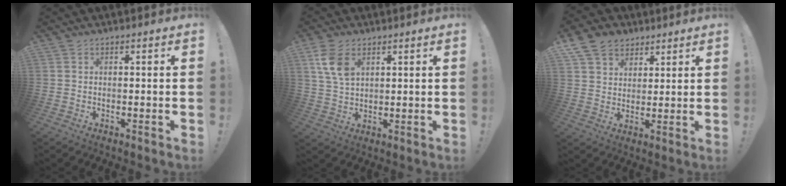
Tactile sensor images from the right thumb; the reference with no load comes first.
{"total": 8.3, "force": [3.8, 4.9, 5.6], "torque": [-0.105, -0.007, 0.074]}
{"total": 9.7, "force": [6.0, 7.1, 2.8], "torque": [-0.047, -0.033, 0.120]}